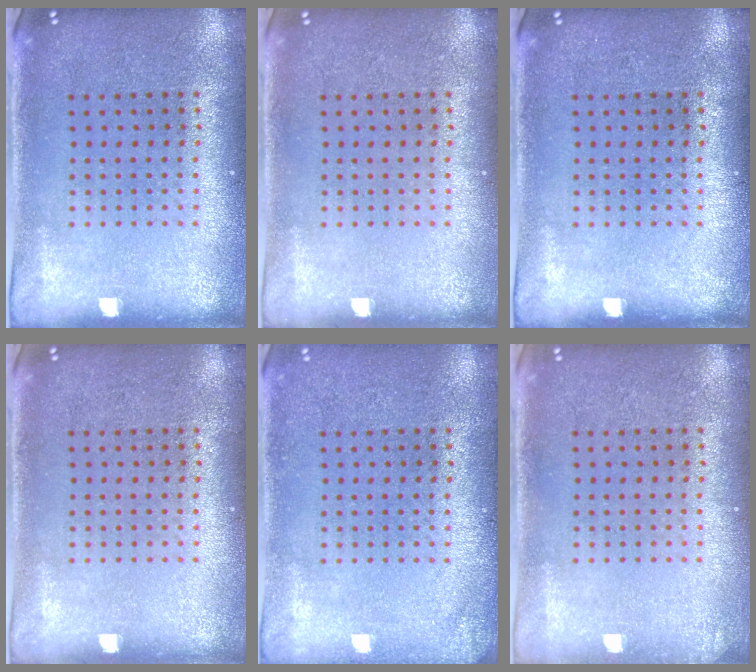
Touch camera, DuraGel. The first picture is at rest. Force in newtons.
{"total": 0.0}
{"total": 0.0}
{"total": 0.0}
{"total": 1.1, "press": 1.1, "slide": 0.1}
{"total": 0.6, "press": 0.6, "slide": 0.0}